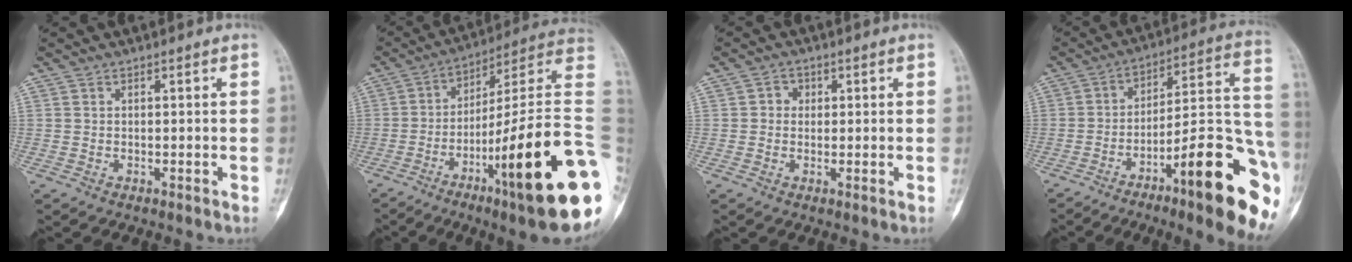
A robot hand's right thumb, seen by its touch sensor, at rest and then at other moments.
{"total": 27.8, "force": [-8.6, 3.3, 26.2], "torque": [-0.323, 0.044, -0.135]}
{"total": 0.6, "force": [0.1, 0.5, 0.1], "torque": [0.007, 0.002, 0.000]}
{"total": 22.5, "force": [-10.7, 4.5, 19.2], "torque": [-0.221, 0.068, -0.159]}